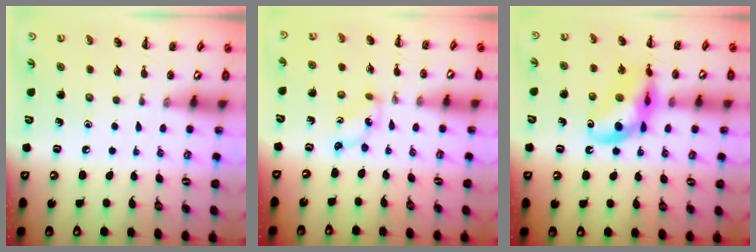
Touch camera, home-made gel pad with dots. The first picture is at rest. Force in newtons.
{"total": 1.1, "press": 1.1, "slide": 0.1}
{"total": 13.3, "press": 13.0, "slide": 2.6}